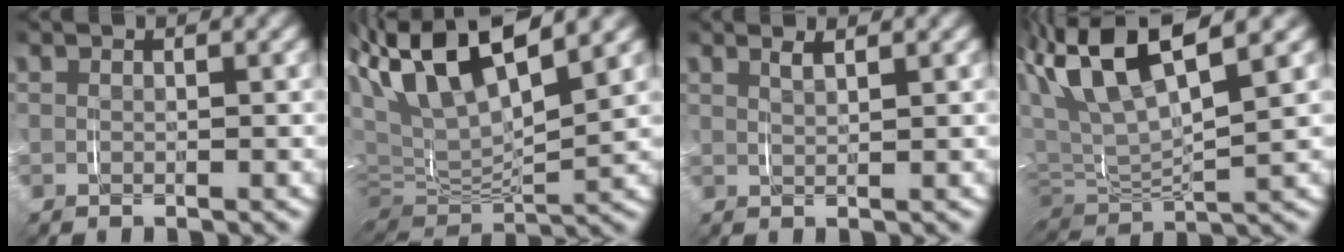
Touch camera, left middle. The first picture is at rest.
{"total": 12.5, "force": [5.1, 7.2, 8.9], "torque": [-0.199, 0.009, 0.079]}
{"total": 1.2, "force": [0.9, -0.1, 0.8], "torque": [-0.018, -0.003, 0.019]}
{"total": 10.5, "force": [3.8, 6.3, 7.5], "torque": [-0.174, 0.007, 0.058]}